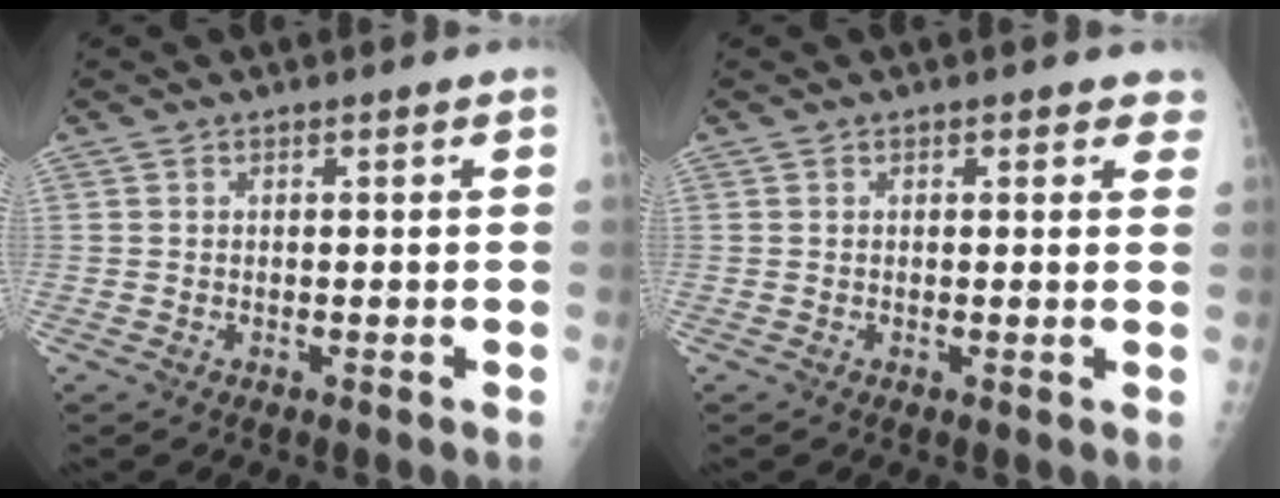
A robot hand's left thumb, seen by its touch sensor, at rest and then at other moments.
{"total": 2.7, "force": [1.8, 1.4, 1.4], "torque": [0.014, -0.002, 0.015]}